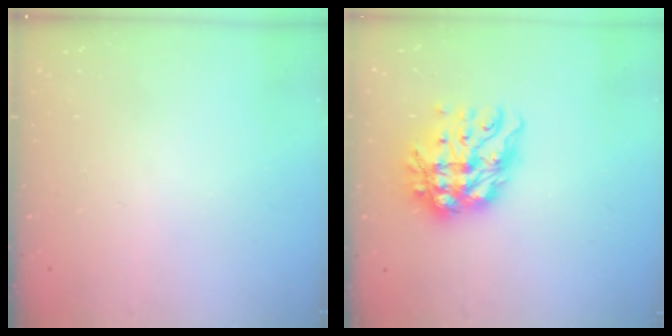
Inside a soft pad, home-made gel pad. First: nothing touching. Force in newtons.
{"total": 12.1, "press": 11.9, "slide": 1.7}